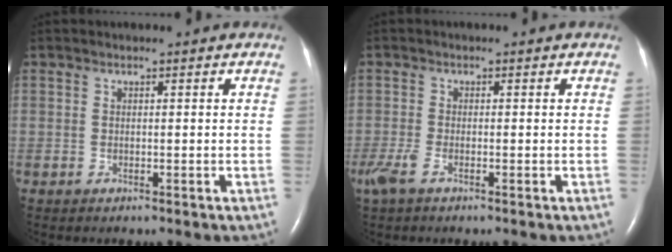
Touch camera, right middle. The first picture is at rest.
{"total": 2.8, "force": [-1.8, 0.7, 2.1], "torque": [-0.059, -0.007, -0.038]}